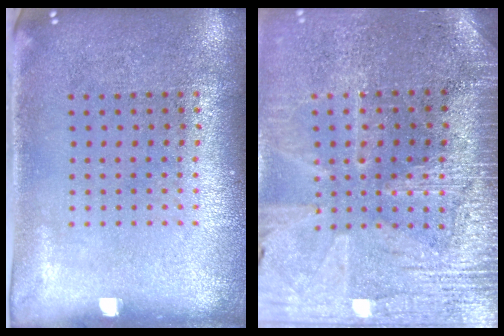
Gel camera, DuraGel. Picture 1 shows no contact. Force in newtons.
{"total": 3.4, "press": 3.2, "slide": 1.1}